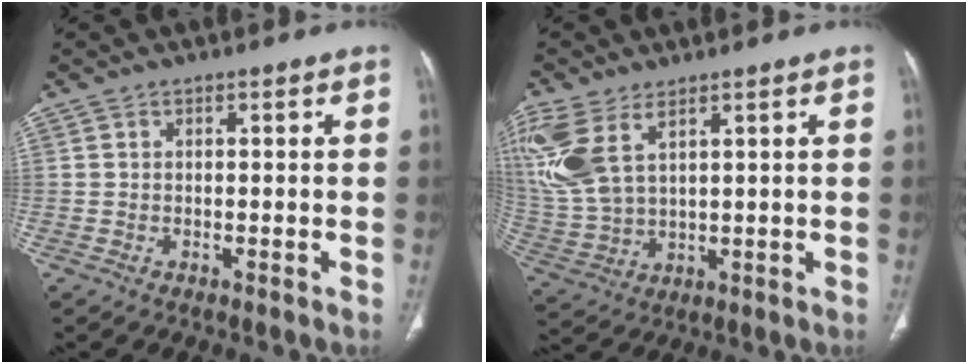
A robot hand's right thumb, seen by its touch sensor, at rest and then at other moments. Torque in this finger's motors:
{"motor_torque": [-0.34, 0.87, 1.10, 1.14, 0.48]}